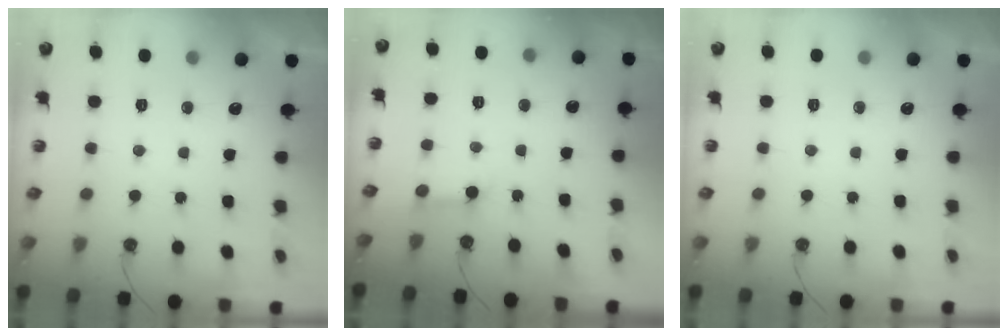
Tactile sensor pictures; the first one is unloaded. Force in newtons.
{"total": 2.6, "press": 2.6, "slide": 0.3}
{"total": 0.0}